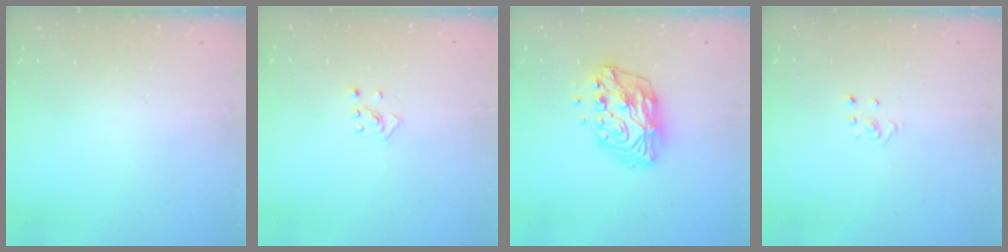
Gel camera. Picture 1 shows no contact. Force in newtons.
{"total": 2.7, "press": 2.6, "slide": 0.9}
{"total": 13.2, "press": 13.2, "slide": 0.9}
{"total": 2.3, "press": 2.3, "slide": 0.2}